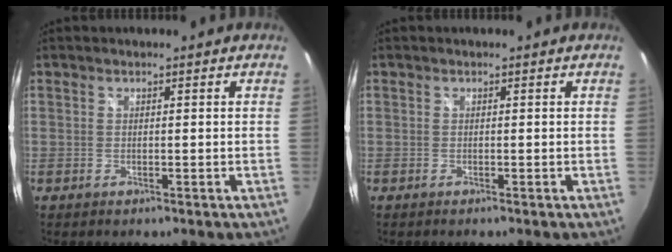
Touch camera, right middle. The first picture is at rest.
{"total": 0.0}